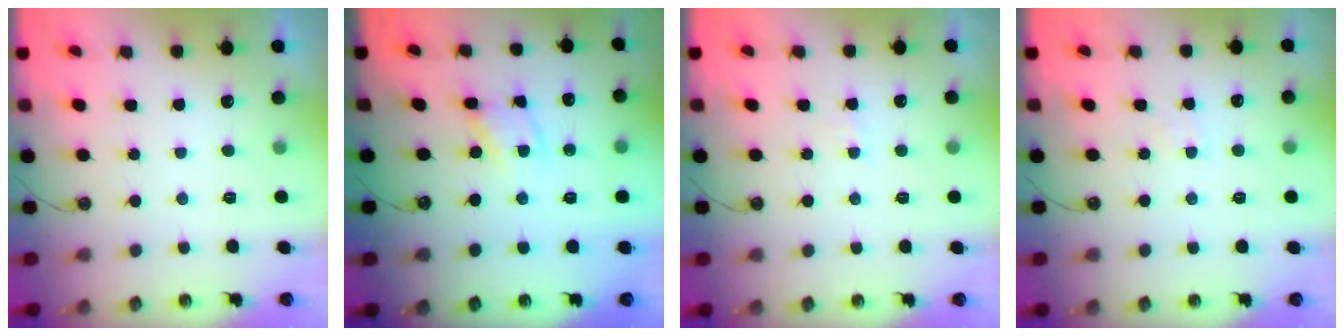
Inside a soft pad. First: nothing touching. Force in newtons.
{"total": 5.9, "press": 5.9, "slide": 0.4}
{"total": 3.1, "press": 3.1, "slide": 0.4}
{"total": 3.4, "press": 3.4, "slide": 0.3}